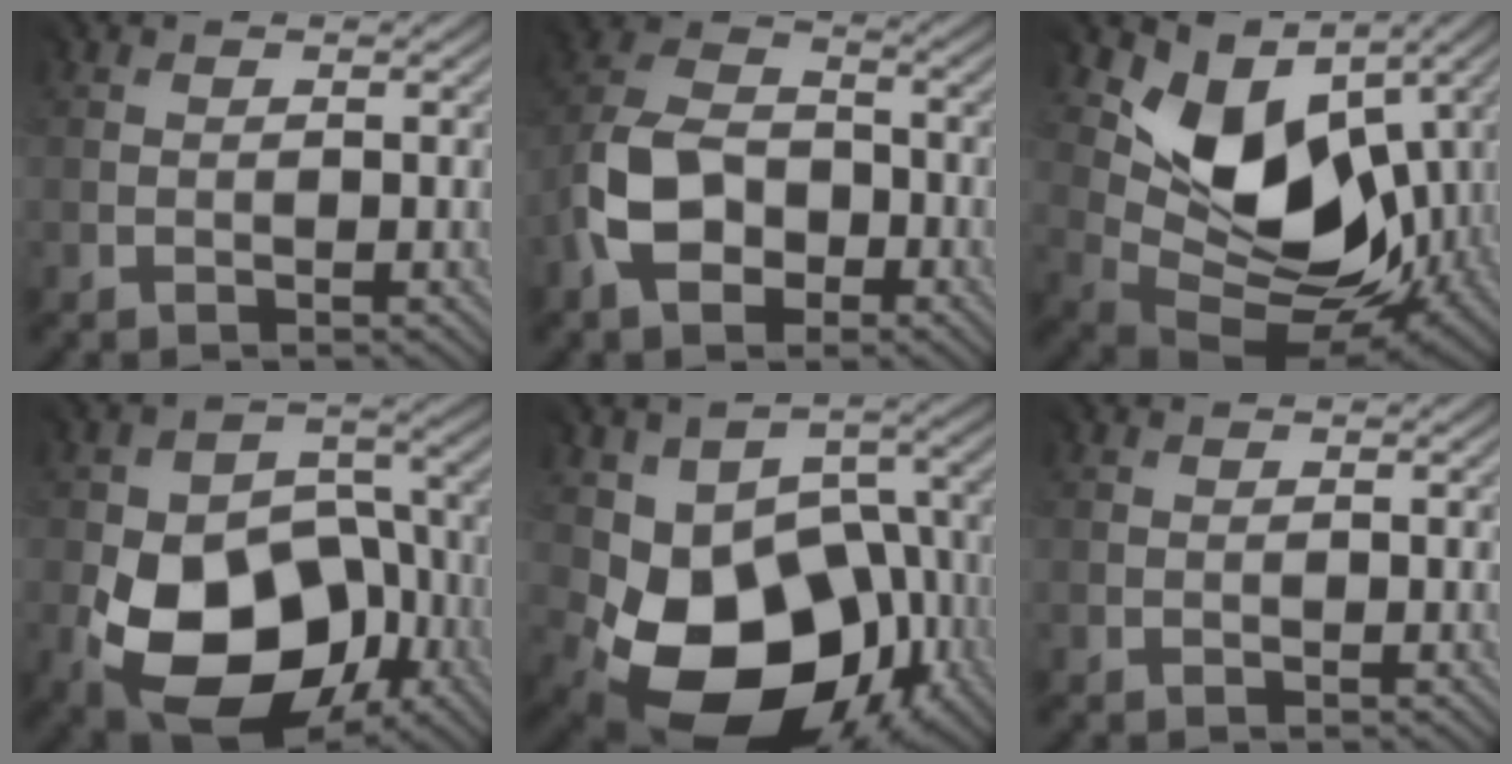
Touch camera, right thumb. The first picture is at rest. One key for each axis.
{"total": 8.5, "fx": -3.6, "fy": 5.8, "fz": 5.0, "tx": -0.116, "ty": -0.003, "tz": -0.082}
{"total": 12.1, "fx": 3.1, "fy": 8.6, "fz": 8.0, "tx": -0.125, "ty": -0.012, "tz": 0.070}
{"total": 14.5, "fx": -5.6, "fy": 10.0, "fz": 8.9, "tx": -0.146, "ty": -0.048, "tz": -0.087}
{"total": 12.9, "fx": -3.8, "fy": 9.8, "fz": 7.5, "tx": -0.108, "ty": -0.043, "tz": -0.057}
{"total": 0.0}